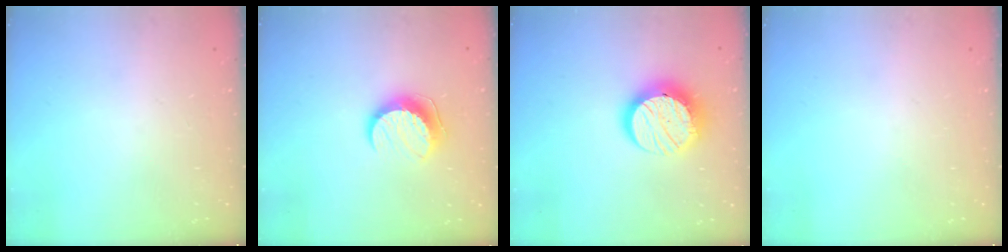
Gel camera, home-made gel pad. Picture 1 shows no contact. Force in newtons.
{"total": 9.7, "press": 9.7, "slide": 0.5}
{"total": 14.6, "press": 14.6, "slide": 0.7}
{"total": 0.0}